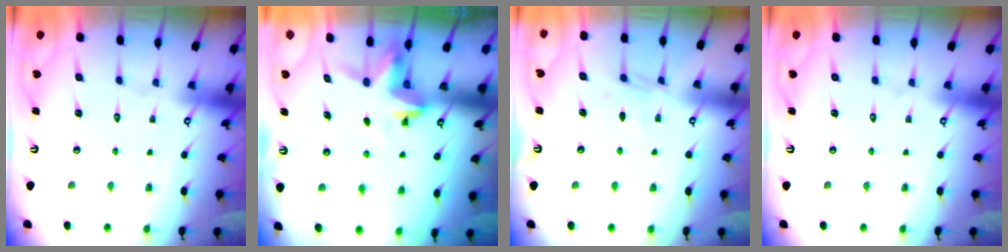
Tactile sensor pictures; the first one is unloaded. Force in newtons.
{"total": 3.9, "press": 3.9, "slide": 0.3}
{"total": 5.1, "press": 5.1, "slide": 0.6}
{"total": 0.0}